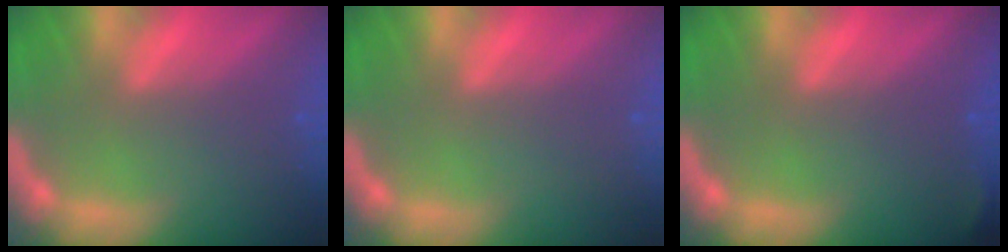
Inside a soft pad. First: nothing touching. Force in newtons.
{"total": 0.0}
{"total": 1.4}